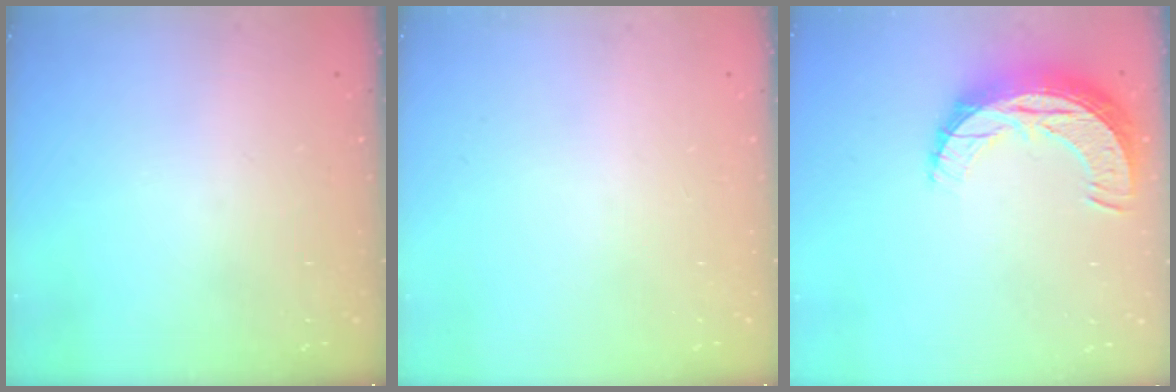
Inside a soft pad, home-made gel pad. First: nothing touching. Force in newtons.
{"total": 0.0}
{"total": 10.9, "press": 10.9, "slide": 0.7}